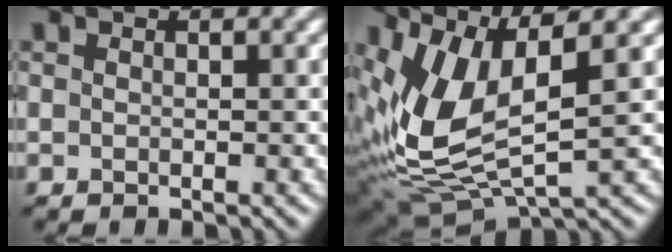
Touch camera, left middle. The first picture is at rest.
{"total": 8.6, "force": [2.2, 3.6, 7.4], "torque": [-0.181, -0.005, 0.047]}